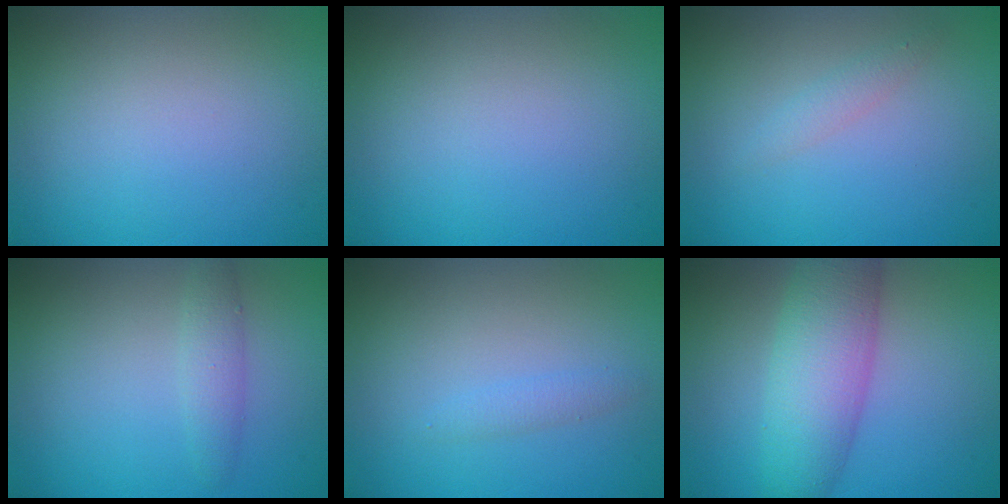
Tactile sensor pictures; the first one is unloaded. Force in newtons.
{"total": 0.0}
{"total": 1.1, "press": 1.1, "slide": 0.0}
{"total": 1.9, "press": 1.9, "slide": 0.0}
{"total": 1.0, "press": 1.0, "slide": 0.0}
{"total": 6.9, "press": 6.9, "slide": 0.2}